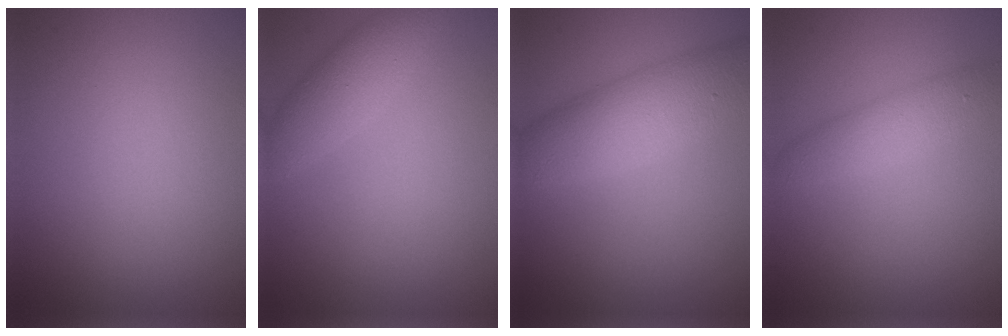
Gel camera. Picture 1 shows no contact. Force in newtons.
{"total": 3.1, "press": 3.1, "slide": 0.2}
{"total": 6.0, "press": 6.0, "slide": 0.3}
{"total": 2.8, "press": 2.8, "slide": 0.1}